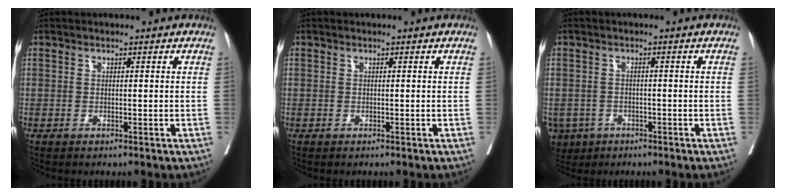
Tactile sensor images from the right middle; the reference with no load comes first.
{"total": 0.0}
{"total": 7.1, "force": [-3.9, 5.7, 2.0], "torque": [-0.055, 0.001, -0.057]}